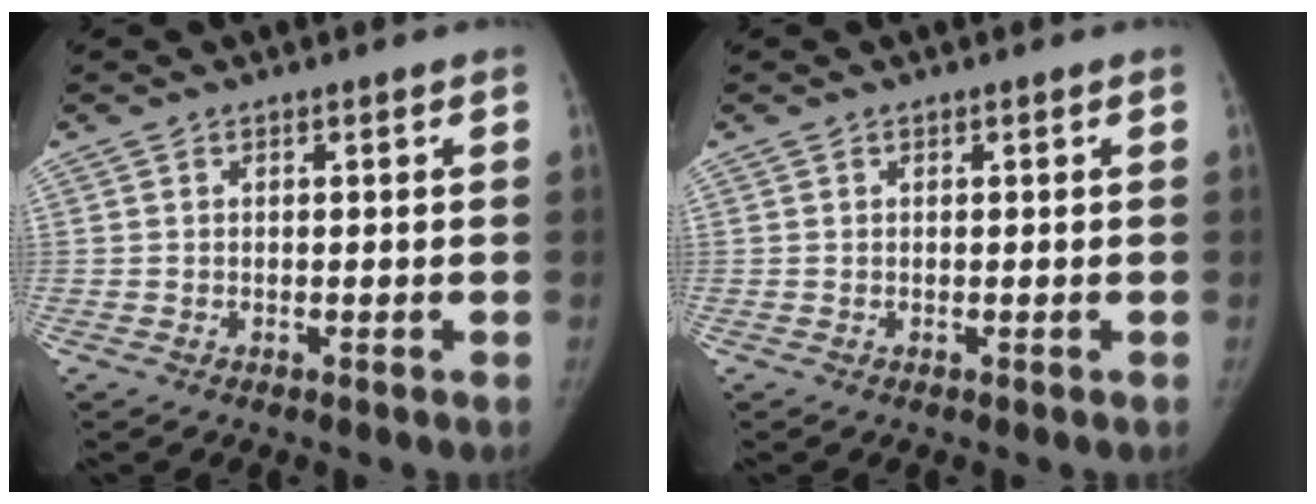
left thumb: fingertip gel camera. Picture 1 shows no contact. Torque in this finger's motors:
{"motor_torque": [0.04, 0.04, 0.09, 0.08, 0.01]}